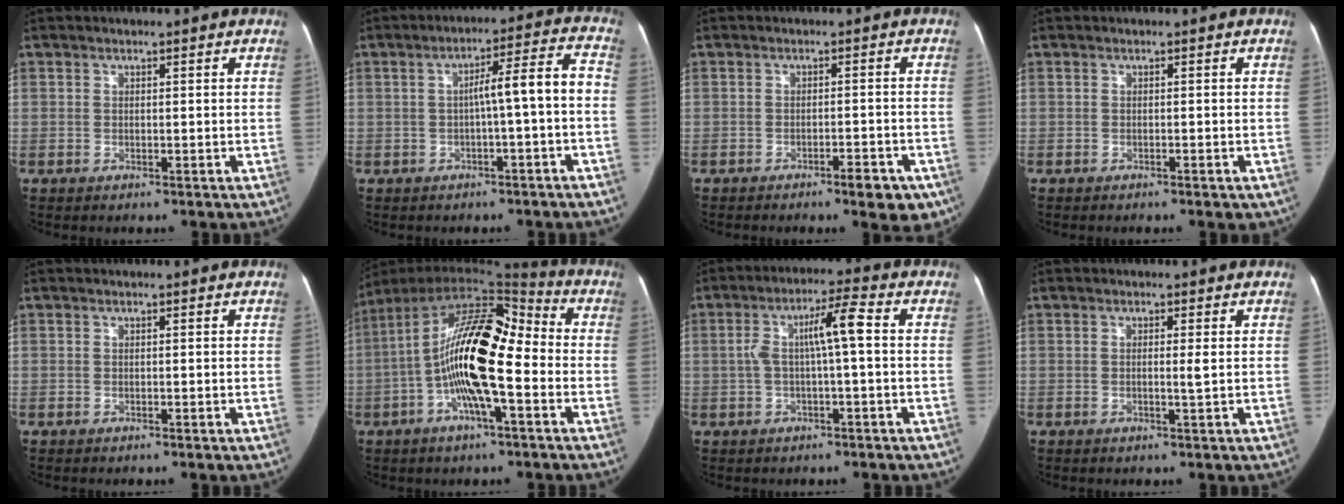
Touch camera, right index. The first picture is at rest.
{"total": 7.0, "force": [-1.4, -0.1, 6.8], "torque": [-0.096, 0.030, -0.017]}
{"total": 4.8, "force": [-3.2, 1.2, 3.4], "torque": [-0.034, -0.001, -0.040]}
{"total": 1.4, "force": [-1.0, 0.4, 0.8], "torque": [-0.007, -0.002, -0.009]}
{"total": 0.0}
{"total": 17.1, "force": [-2.7, 4.2, 16.3], "torque": [-0.283, 0.030, -0.054]}
{"total": 6.7, "force": [0.4, 0.7, 6.6], "torque": [-0.125, 0.028, 0.006]}
{"total": 1.2, "force": [0.0, -0.3, 1.2], "torque": [-0.016, -0.002, -0.004]}